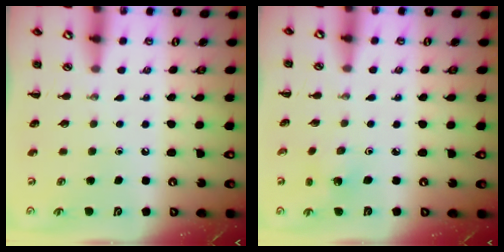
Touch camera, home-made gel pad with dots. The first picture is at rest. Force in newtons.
{"total": 1.6, "press": 1.5, "slide": 0.7}